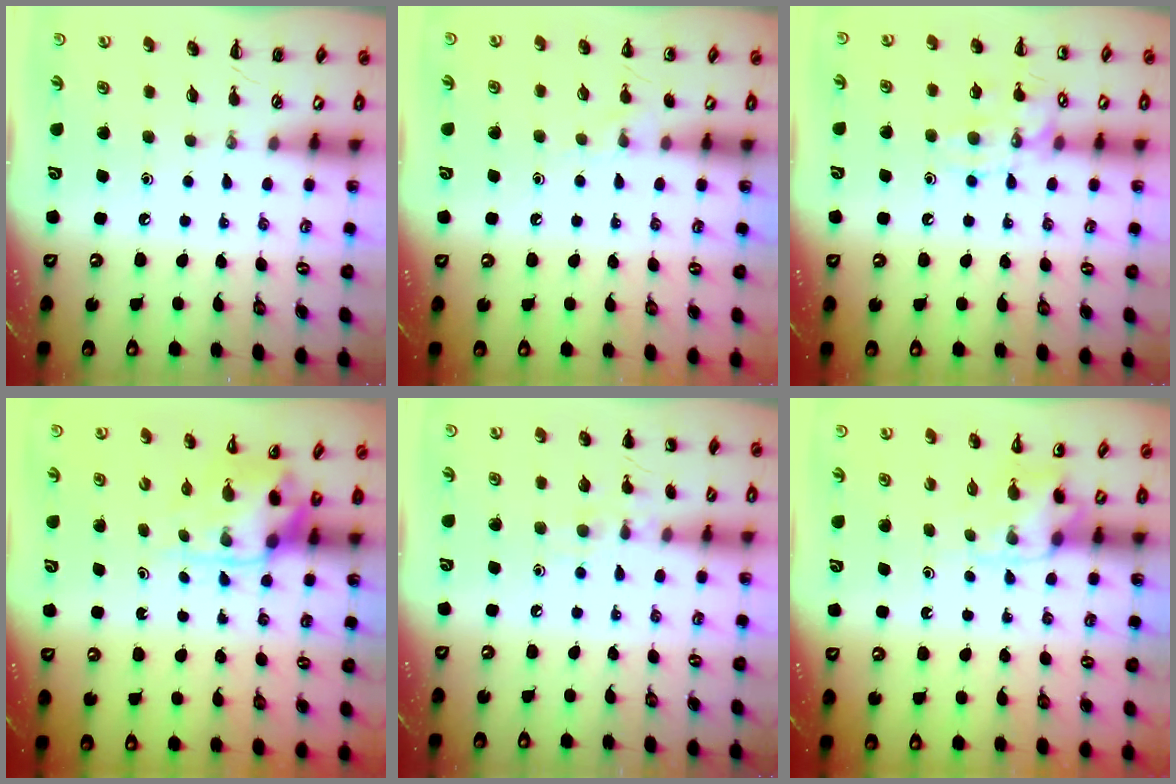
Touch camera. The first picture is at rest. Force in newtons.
{"total": 6.1, "press": 5.7, "slide": 2.2}
{"total": 11.9, "press": 11.9, "slide": 0.6}
{"total": 3.9, "press": 3.8, "slide": 0.7}
{"total": 7.9, "press": 7.7, "slide": 1.6}
{"total": 3.7, "press": 3.7, "slide": 0.7}